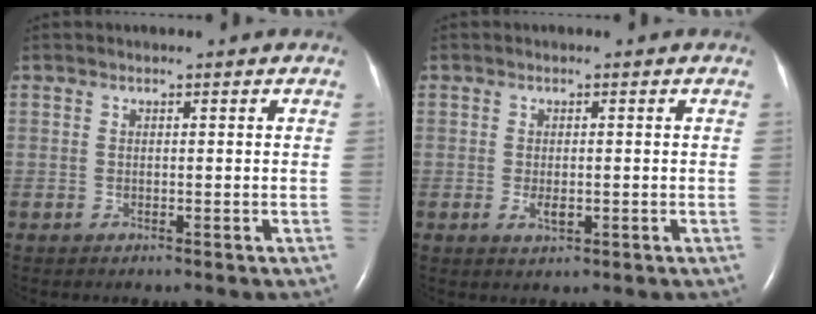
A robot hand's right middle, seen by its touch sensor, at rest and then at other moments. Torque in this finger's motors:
{"motor_torque": [0.35, 0.14, 0.18, 0.02]}